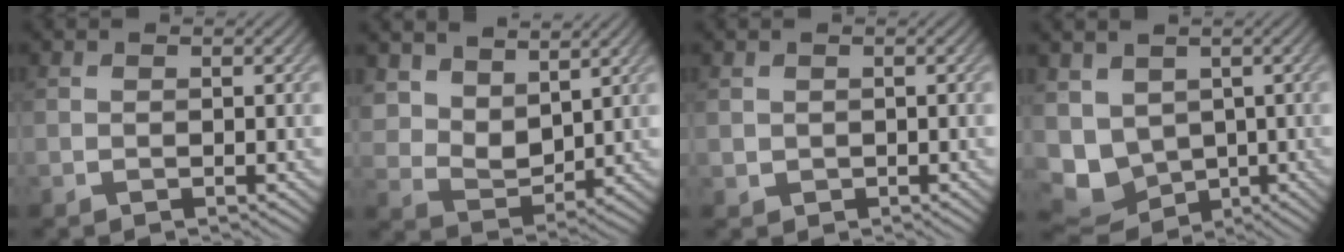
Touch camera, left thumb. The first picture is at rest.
{"total": 7.2, "force": [5.2, 3.7, 3.3], "torque": [-0.092, -0.005, 0.102]}
{"total": 0.9, "force": [0.4, 0.8, 0.2], "torque": [-0.008, -0.004, 0.011]}
{"total": 7.9, "force": [0.5, 6.5, 4.5], "torque": [-0.130, -0.025, 0.019]}